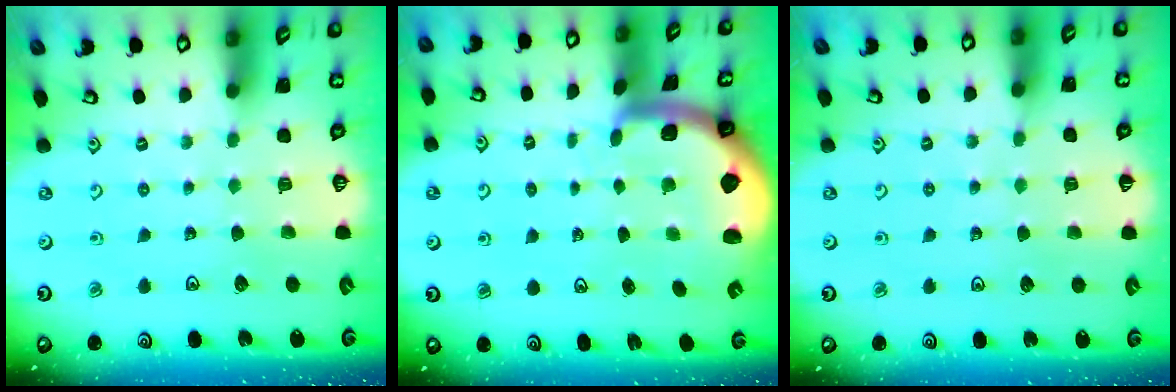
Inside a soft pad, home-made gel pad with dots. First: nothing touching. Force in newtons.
{"total": 2.4, "press": 2.4, "slide": 0.3}
{"total": 3.0, "press": 2.9, "slide": 0.6}